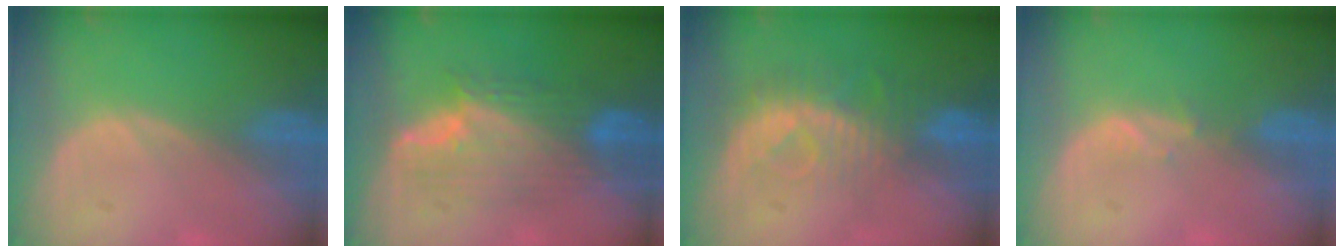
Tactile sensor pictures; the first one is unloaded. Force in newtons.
{"total": 7.8, "press": 7.8, "slide": 0.2}
{"total": 8.2, "press": 7.4, "slide": 3.5}
{"total": 1.4, "press": 1.2, "slide": 0.6}